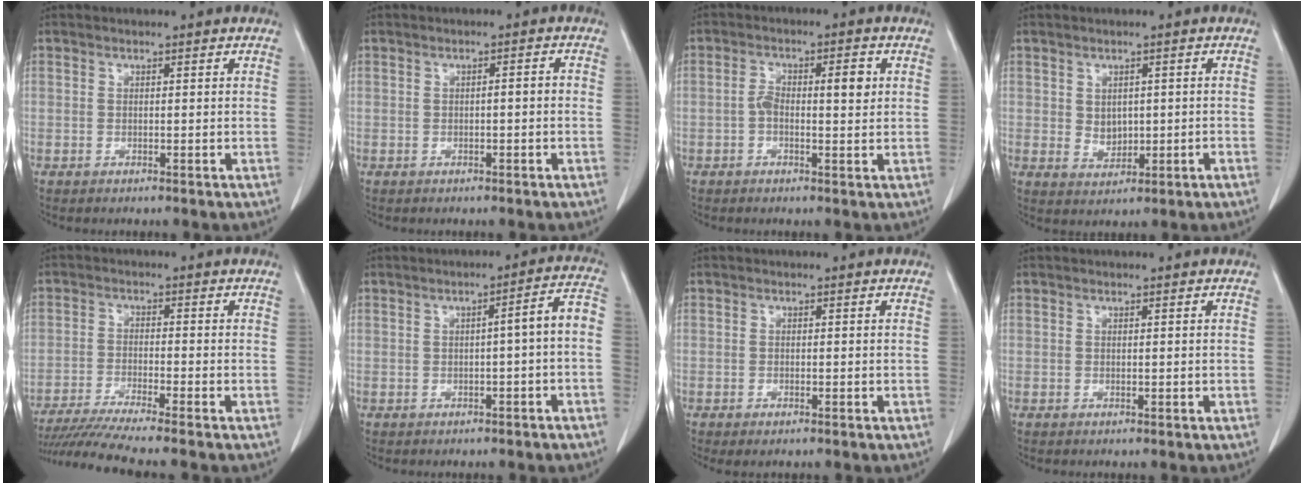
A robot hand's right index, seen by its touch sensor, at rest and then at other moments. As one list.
[{"total": 1.2, "force": [-0.4, 0.3, 1.2], "torque": [-0.017, 0.003, -0.005]}, {"total": 5.1, "force": [0.3, 1.9, 4.8], "torque": [-0.085, 0.019, 0.004]}, {"total": 2.6, "force": [0.1, 2.0, 1.7], "torque": [-0.030, -0.003, 0.011]}, {"total": 9.7, "force": [-8.4, -1.9, 4.4], "torque": [-0.065, -0.024, -0.141]}, {"total": 5.0, "force": [-1.2, 0.2, 4.9], "torque": [-0.057, 0.020, -0.016]}, {"total": 1.1, "force": [-0.8, 0.2, 0.7], "torque": [-0.013, -0.003, -0.010]}, {"total": 0.0}]